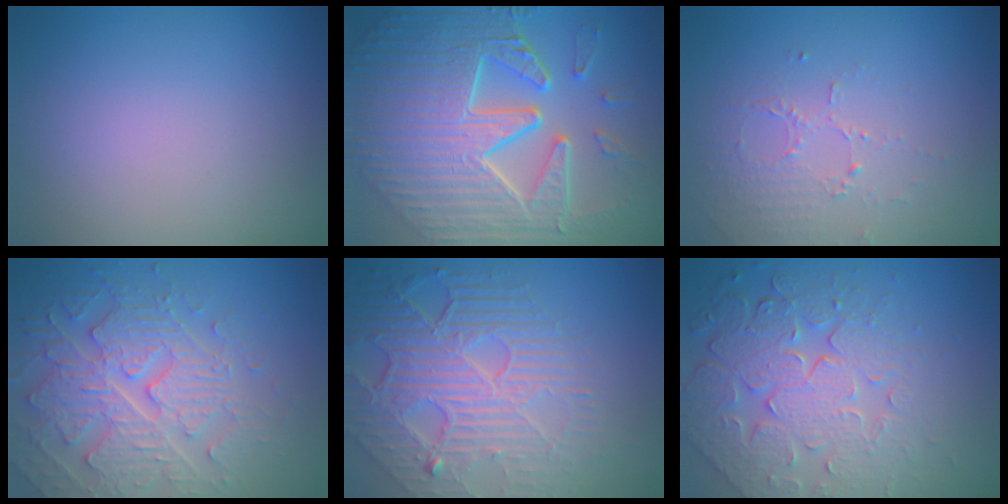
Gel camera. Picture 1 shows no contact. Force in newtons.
{"total": 11.1, "press": 7.5, "slide": 8.1}
{"total": 1.6, "press": 1.0, "slide": 1.3}
{"total": 5.2, "press": 5.0, "slide": 1.4}
{"total": 8.4, "press": 5.7, "slide": 6.2}
{"total": 7.5, "press": 5.9, "slide": 4.7}